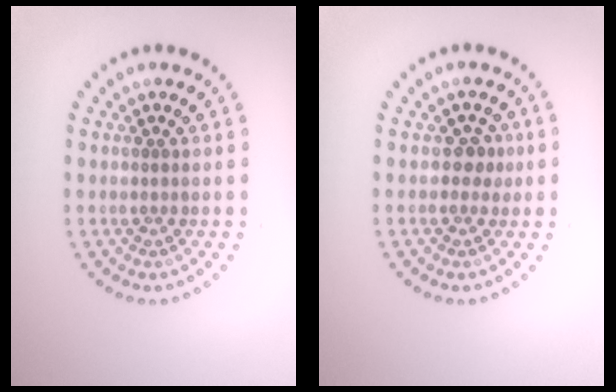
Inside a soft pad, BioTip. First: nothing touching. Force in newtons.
{"total": 1.2, "press": 1.1, "slide": 0.5}